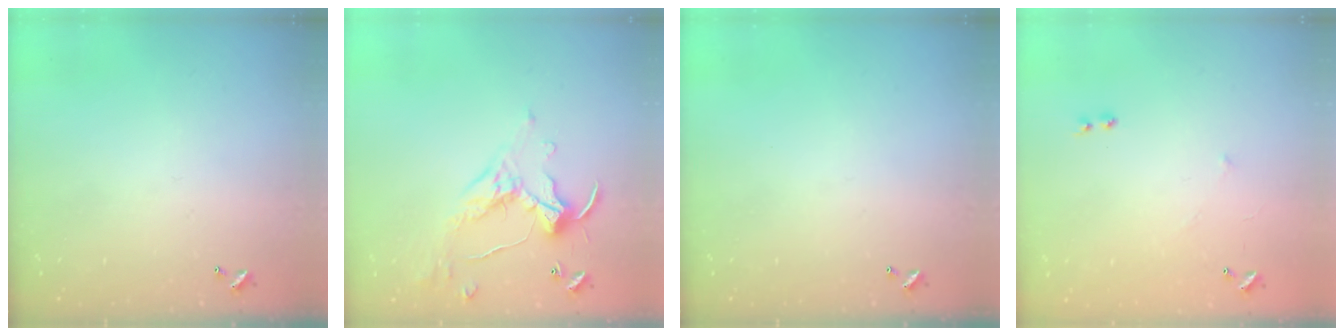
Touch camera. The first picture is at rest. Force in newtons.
{"total": 1.1, "press": 1.1, "slide": 0.1}
{"total": 0.0}
{"total": 6.7, "press": 6.7, "slide": 0.7}